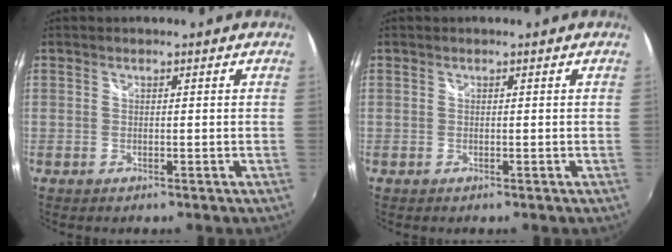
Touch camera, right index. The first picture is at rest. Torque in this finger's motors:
{"motor_torque": [0.00, 0.00, 0.01, 0.00]}